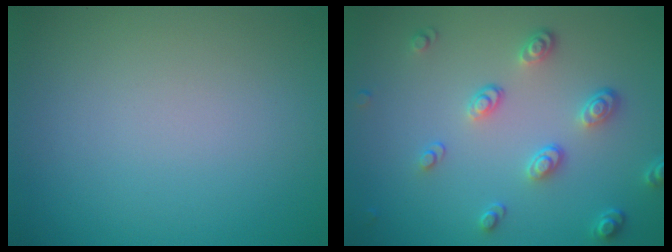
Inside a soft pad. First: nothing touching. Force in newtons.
{"total": 3.6, "press": 2.8, "slide": 2.3}